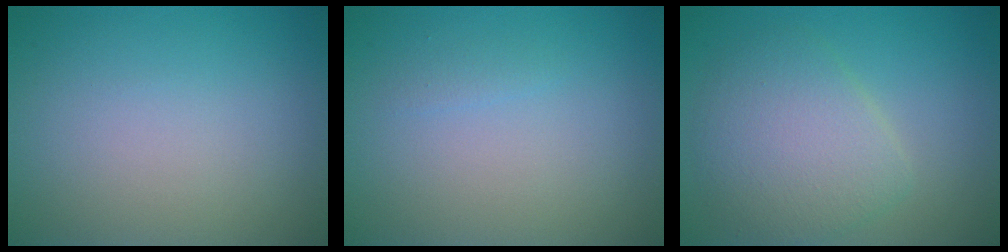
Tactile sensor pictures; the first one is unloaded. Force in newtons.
{"total": 0.6, "press": 0.6, "slide": 0.1}
{"total": 5.0, "press": 5.0, "slide": 0.1}